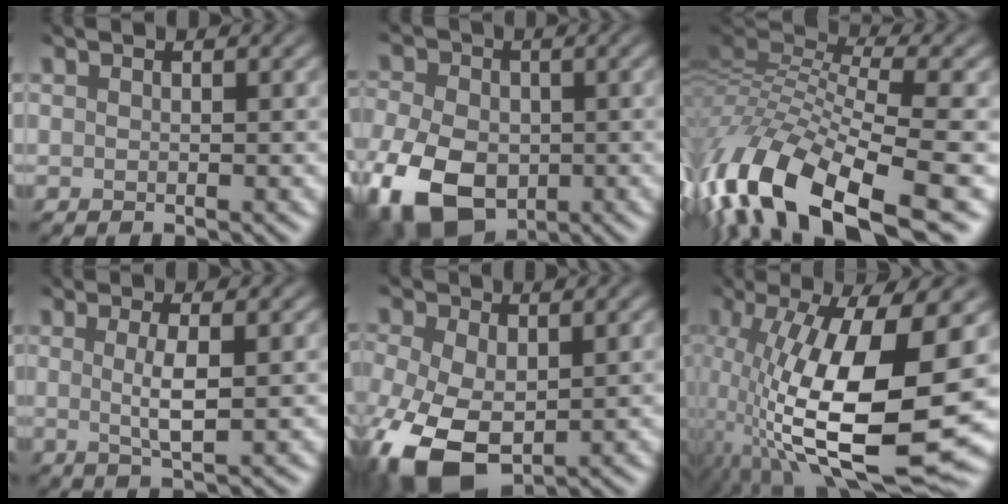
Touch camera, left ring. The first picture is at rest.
{"total": 8.8, "force": [-4.1, 5.9, 5.1], "torque": [-0.130, -0.021, -0.083]}
{"total": 13.1, "force": [-7.1, 5.6, 9.5], "torque": [-0.213, -0.004, -0.134]}
{"total": 2.5, "force": [-0.3, 0.5, 2.4], "torque": [-0.046, -0.012, -0.005]}
{"total": 8.8, "force": [-3.2, 5.1, 6.4], "torque": [-0.172, -0.028, -0.053]}
{"total": 14.2, "force": [-3.3, 4.5, 13.1], "torque": [-0.246, -0.020, -0.053]}